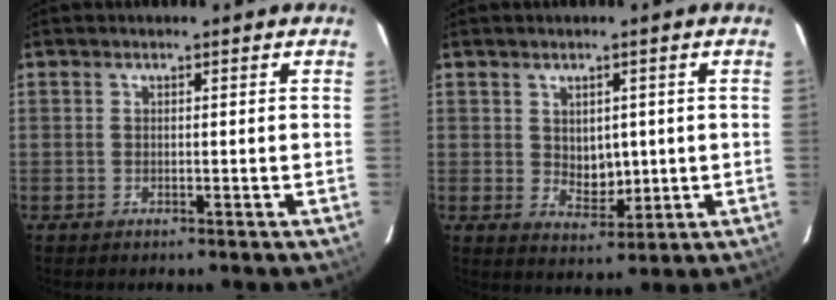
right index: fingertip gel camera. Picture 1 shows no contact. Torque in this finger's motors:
{"motor_torque": [0.17, 0.15, 0.25, 0.02]}